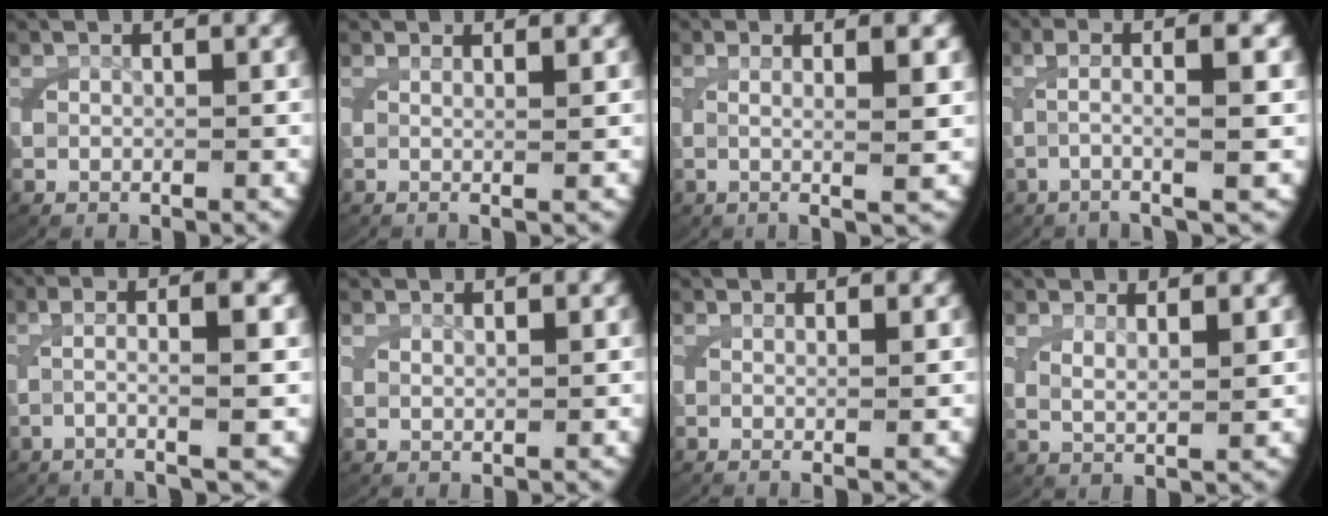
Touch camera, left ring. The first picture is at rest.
{"total": 1.7, "force": [0.6, -0.2, 1.6], "torque": [-0.035, -0.001, 0.008]}
{"total": 4.8, "force": [0.5, 0.8, 4.7], "torque": [-0.080, 0.006, 0.005]}
{"total": 5.5, "force": [0.3, 1.0, 5.4], "torque": [-0.097, 0.012, 0.000]}
{"total": 5.2, "force": [-0.1, 1.0, 5.1], "torque": [-0.093, 0.009, -0.006]}
{"total": 1.0, "force": [0.8, -0.1, 0.5], "torque": [-0.005, -0.001, 0.018]}
{"total": 1.4, "force": [0.4, -0.2, 1.4], "torque": [-0.032, -0.001, 0.003]}
{"total": 3.0, "force": [1.4, 1.2, 2.3], "torque": [-0.052, -0.009, 0.029]}